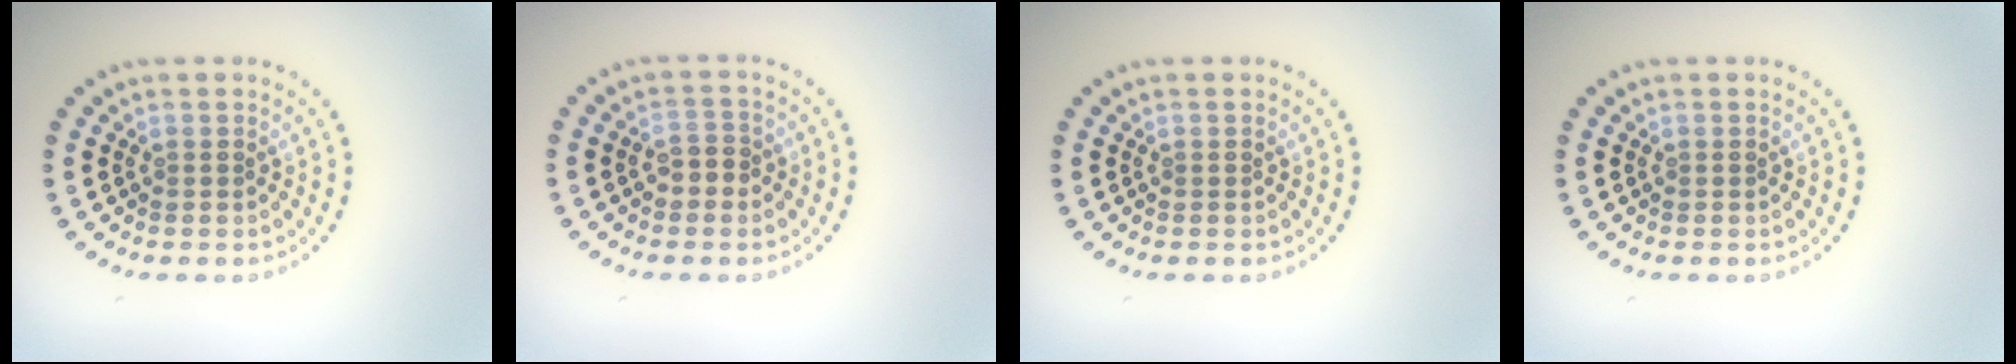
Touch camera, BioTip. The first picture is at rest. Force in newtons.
{"total": 1.7, "press": 1.6, "slide": 0.4}
{"total": 0.0}
{"total": 0.0}